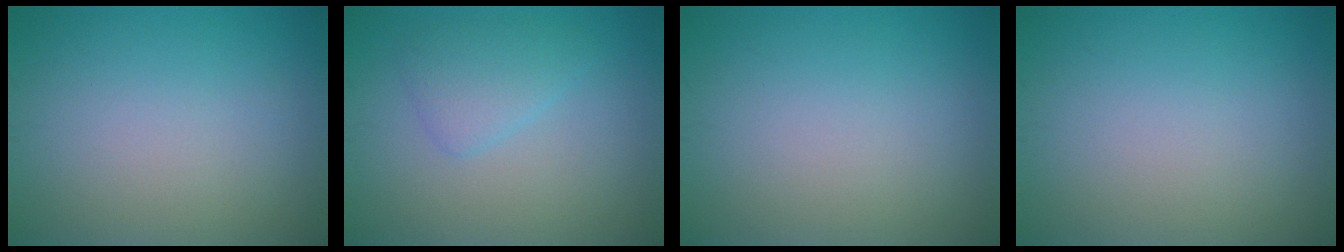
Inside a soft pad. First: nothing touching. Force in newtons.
{"total": 2.4, "press": 2.4, "slide": 0.1}
{"total": 0.0}
{"total": 0.0}